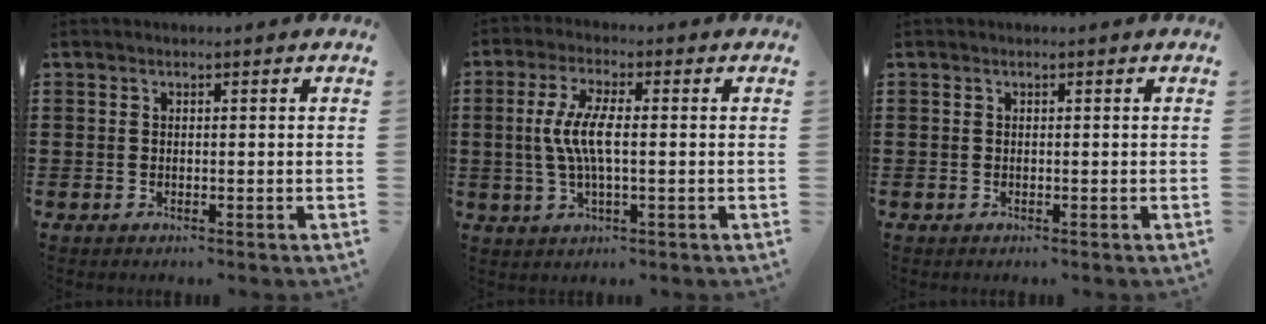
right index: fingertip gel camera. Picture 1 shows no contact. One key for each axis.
{"total": 6.4, "fx": -0.3, "fy": 1.7, "fz": 6.1, "tx": -0.138, "ty": -0.006, "tz": -0.017}
{"total": 0.0}